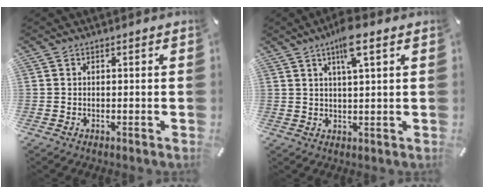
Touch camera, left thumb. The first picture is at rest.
{"total": 7.0, "force": [4.0, 1.3, 5.7], "torque": [-0.111, 0.003, 0.066]}